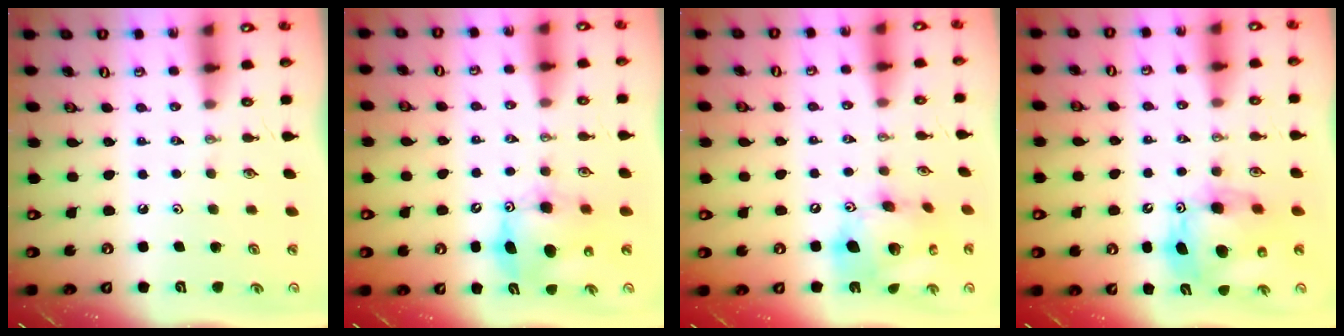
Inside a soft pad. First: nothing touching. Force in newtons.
{"total": 9.1, "press": 9.1, "slide": 0.8}
{"total": 18.0, "press": 17.7, "slide": 3.2}
{"total": 12.6, "press": 12.5, "slide": 1.5}